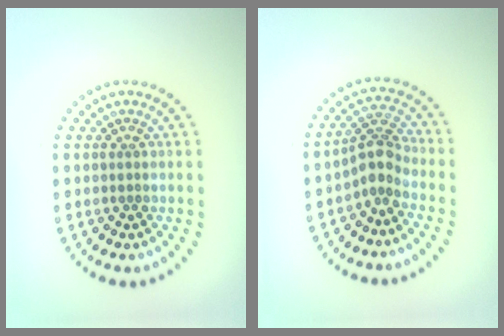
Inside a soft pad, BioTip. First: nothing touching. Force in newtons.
{"total": 2.8, "press": 2.1, "slide": 1.8}